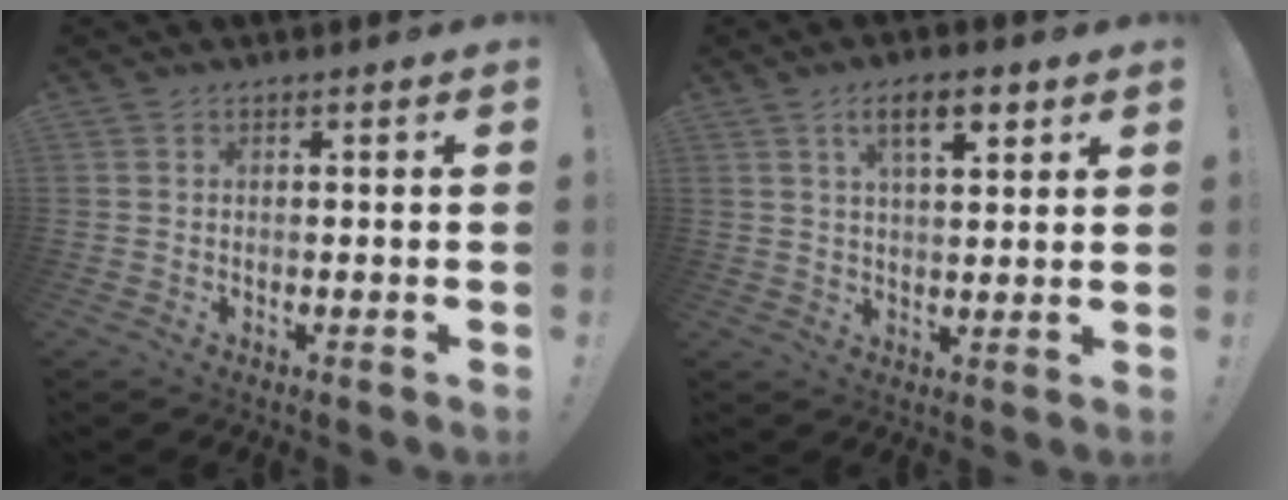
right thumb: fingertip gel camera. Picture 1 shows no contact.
{"total": 8.7, "force": [4.3, 3.3, 6.9], "torque": [-0.099, -0.009, 0.070]}